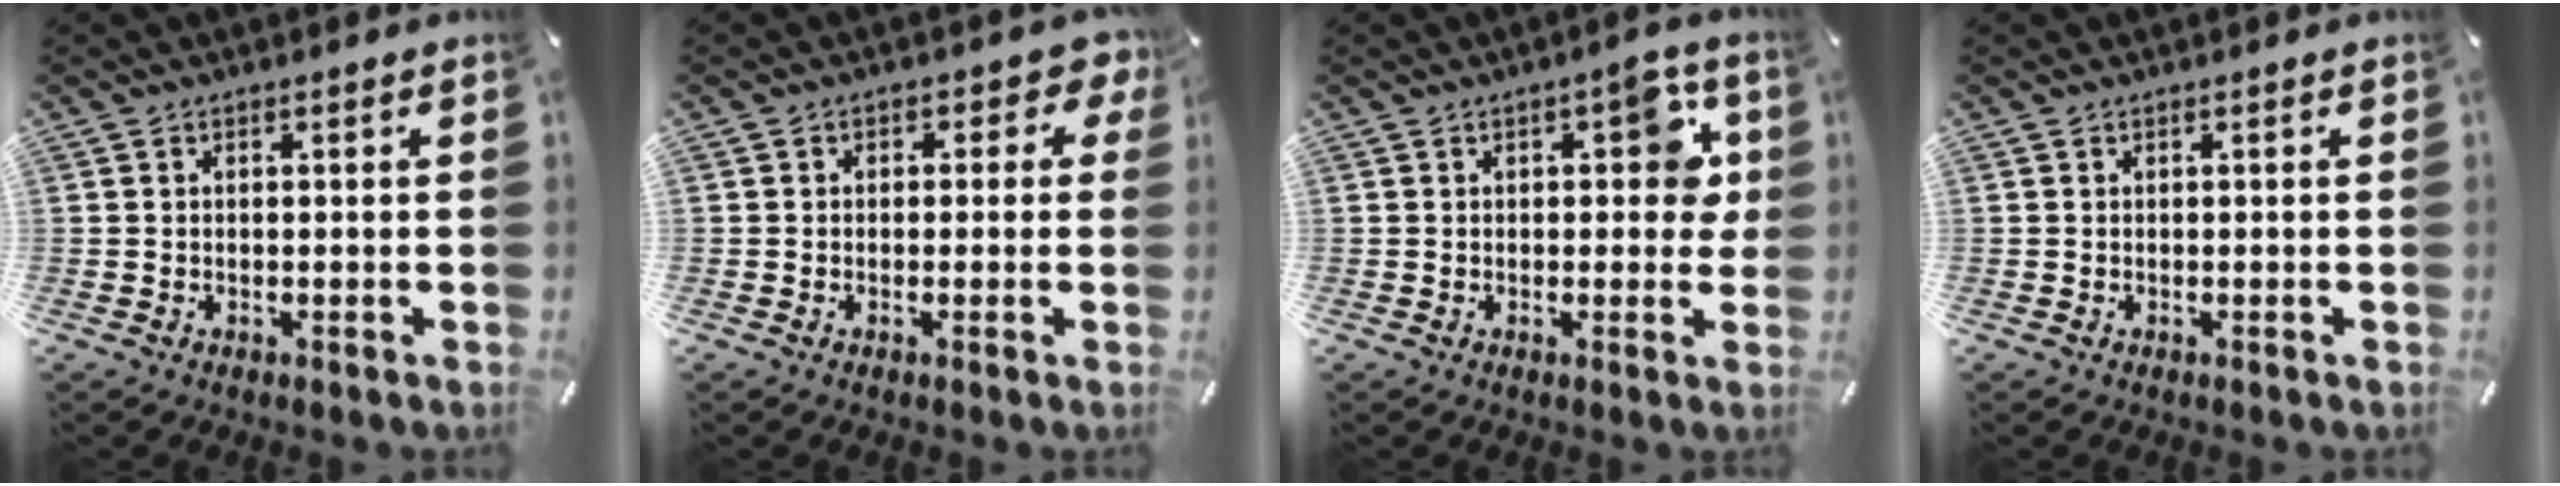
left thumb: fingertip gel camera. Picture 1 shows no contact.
{"total": 3.6, "force": [-0.2, 2.8, 2.2], "torque": [-0.027, 0.010, -0.008]}
{"total": 8.4, "force": [2.1, 4.6, 6.7], "torque": [-0.075, -0.004, 0.027]}
{"total": 0.0}